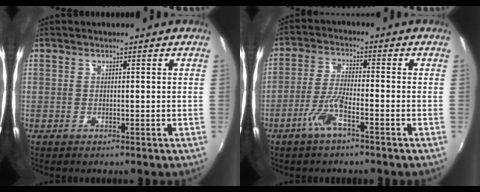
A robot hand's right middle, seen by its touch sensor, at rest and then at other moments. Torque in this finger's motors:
{"motor_torque": [1.14, -0.97, 0.58, 0.09]}